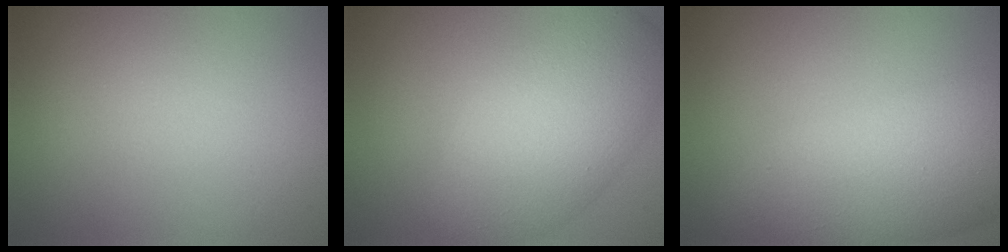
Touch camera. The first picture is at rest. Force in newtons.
{"total": 7.7, "press": 7.7, "slide": 0.3}
{"total": 8.6, "press": 8.6, "slide": 0.2}